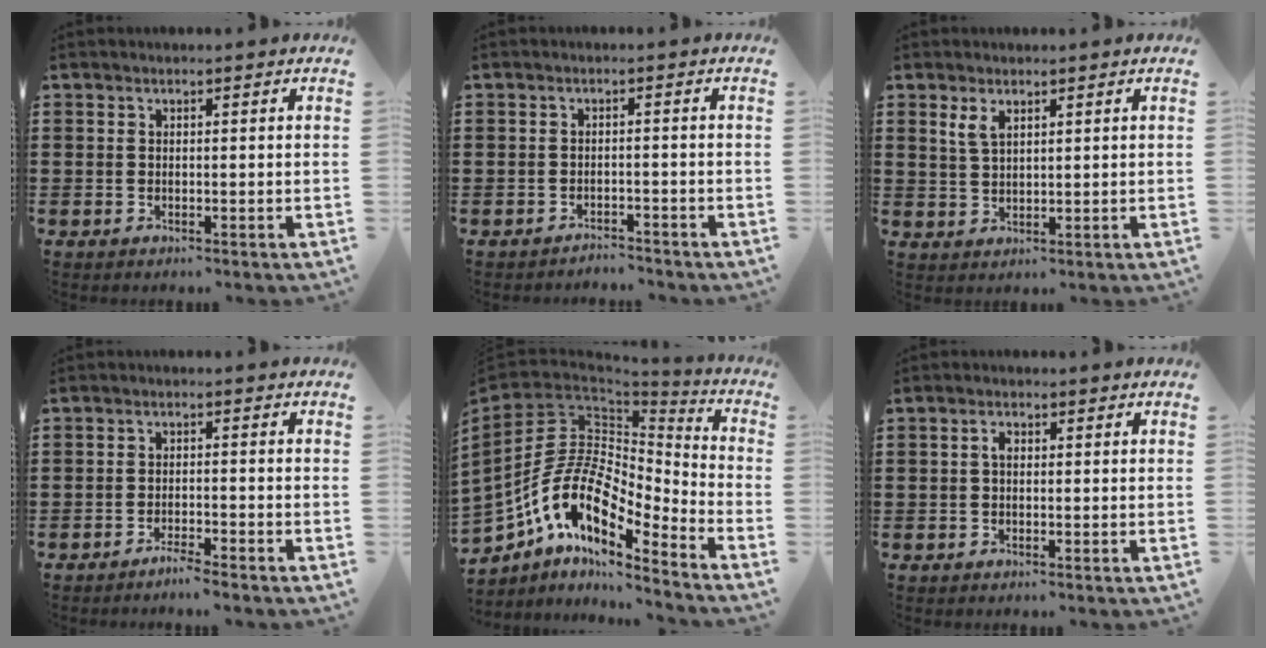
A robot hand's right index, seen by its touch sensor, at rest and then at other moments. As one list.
[{"total": 2.1, "force": [-2.1, 0.2, -0.2], "torque": [-0.004, 0.003, -0.047]}, {"total": 2.7, "force": [1.6, 1.3, 1.8], "torque": [-0.040, 0.005, 0.029]}, {"total": 2.2, "force": [-2.1, -0.1, 0.8], "torque": [-0.014, 0.002, -0.040]}, {"total": 14.2, "force": [-5.3, 8.4, 10.1], "torque": [-0.234, 0.001, -0.106]}, {"total": 1.4, "force": [0.0, 0.8, 1.2], "torque": [-0.024, 0.005, -0.002]}]